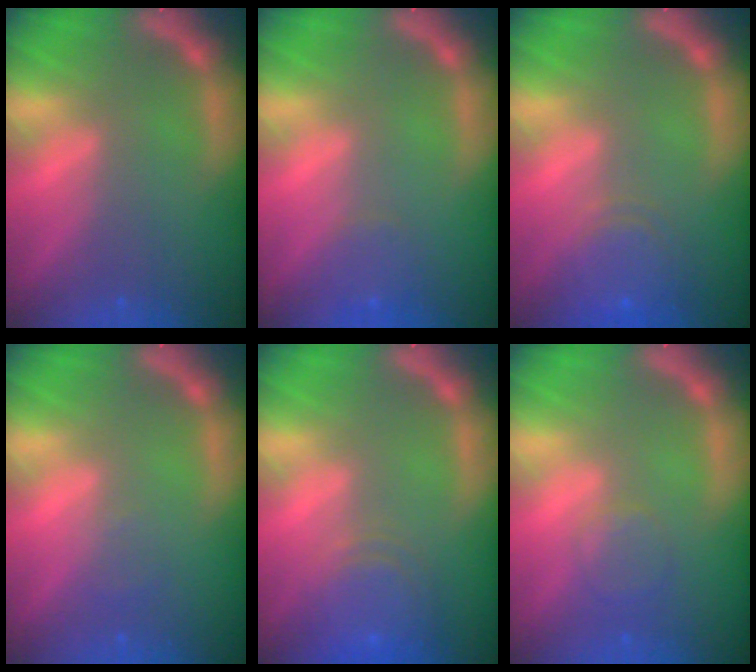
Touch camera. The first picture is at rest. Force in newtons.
{"total": 1.9}
{"total": 5.1}
{"total": 0.9}
{"total": 6.1}
{"total": 2.4}